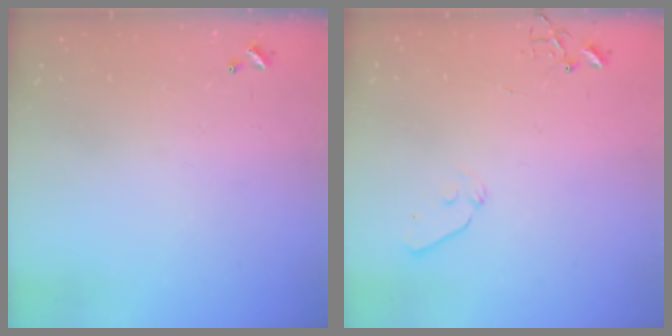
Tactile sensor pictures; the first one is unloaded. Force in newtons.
{"total": 4.9, "press": 4.8, "slide": 0.7}